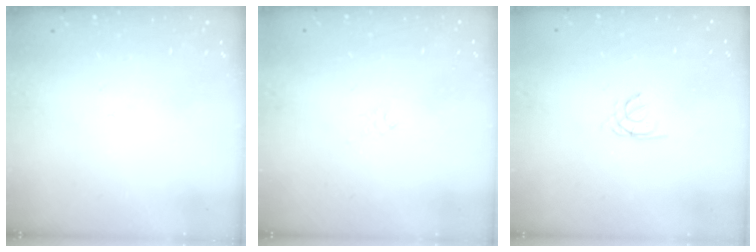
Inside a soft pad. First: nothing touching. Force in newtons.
{"total": 2.8, "press": 2.7, "slide": 0.6}
{"total": 1.7, "press": 1.6, "slide": 0.4}